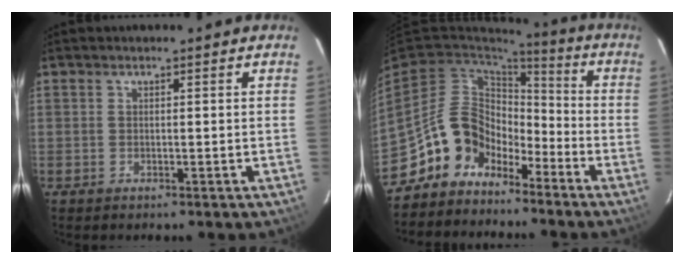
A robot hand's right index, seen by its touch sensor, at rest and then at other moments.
{"total": 12.3, "force": [-8.8, 8.2, 2.8], "torque": [-0.067, 0.044, -0.163]}